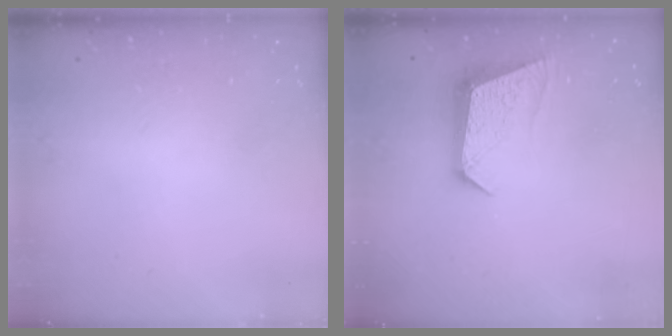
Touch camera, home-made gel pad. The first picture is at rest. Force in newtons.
{"total": 9.5, "press": 9.5, "slide": 0.5}